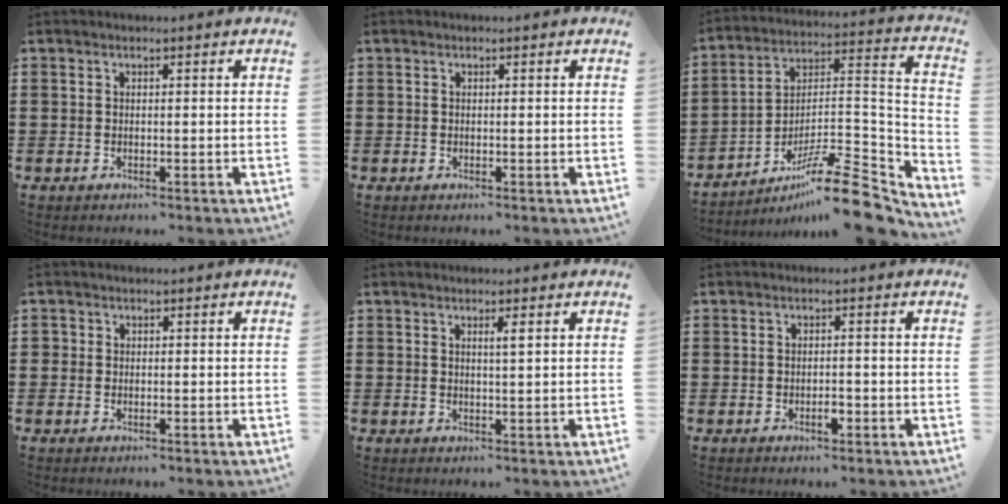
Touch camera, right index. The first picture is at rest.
{"total": 0.0}
{"total": 13.7, "force": [-10.2, 2.6, 8.8], "torque": [-0.132, 0.038, -0.185]}
{"total": 0.8, "force": [0.0, 0.8, -0.1], "torque": [0.000, 0.007, 0.000]}
{"total": 1.3, "force": [0.6, 0.0, 1.2], "torque": [-0.023, 0.000, 0.009]}
{"total": 1.8, "force": [-0.8, 0.6, 1.5], "torque": [-0.028, 0.000, -0.014]}